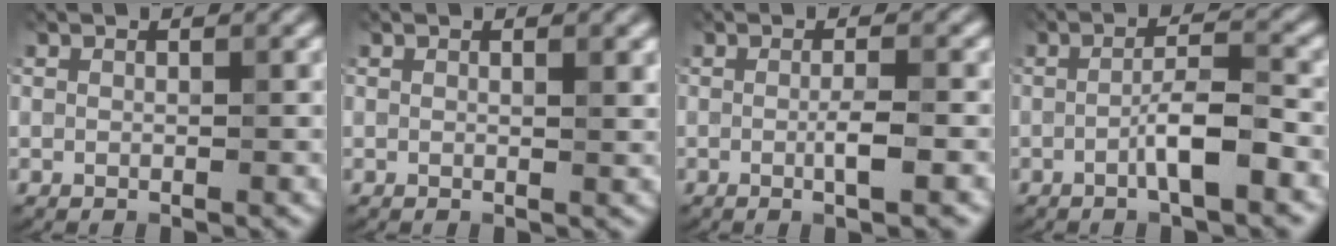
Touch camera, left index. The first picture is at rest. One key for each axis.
{"total": 1.2, "fx": 0.6, "fy": 0.3, "fz": 1.0, "tx": -0.017, "ty": 0.003, "tz": 0.010}
{"total": 2.3, "fx": -0.5, "fy": 0.0, "fz": 2.2, "tx": -0.042, "ty": 0.003, "tz": -0.009}
{"total": 3.7, "fx": -1.5, "fy": 0.2, "fz": 3.4, "tx": -0.063, "ty": 0.015, "tz": -0.032}